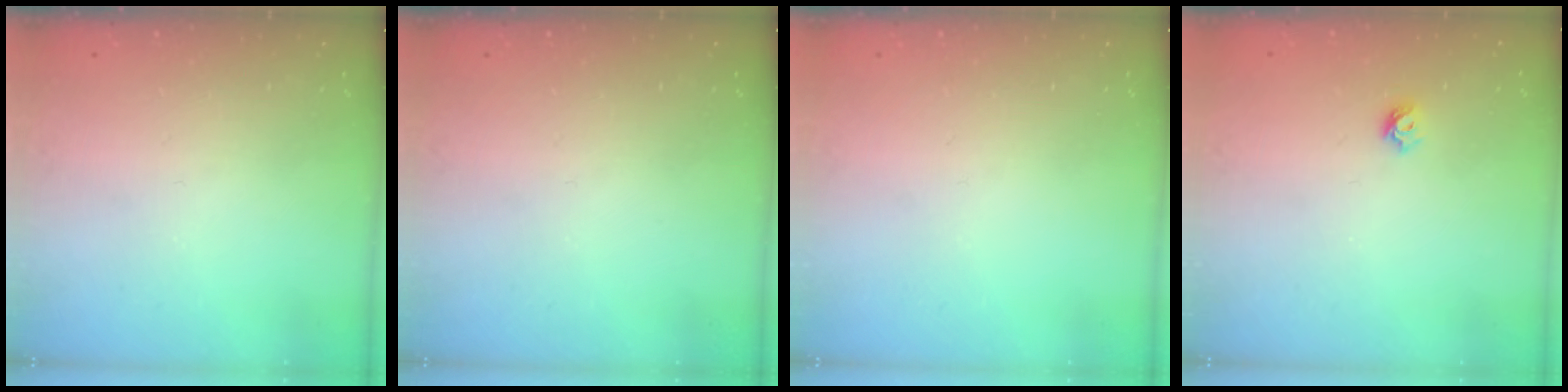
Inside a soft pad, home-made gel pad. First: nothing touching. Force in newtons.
{"total": 0.0}
{"total": 0.0}
{"total": 5.5, "press": 5.5, "slide": 0.7}